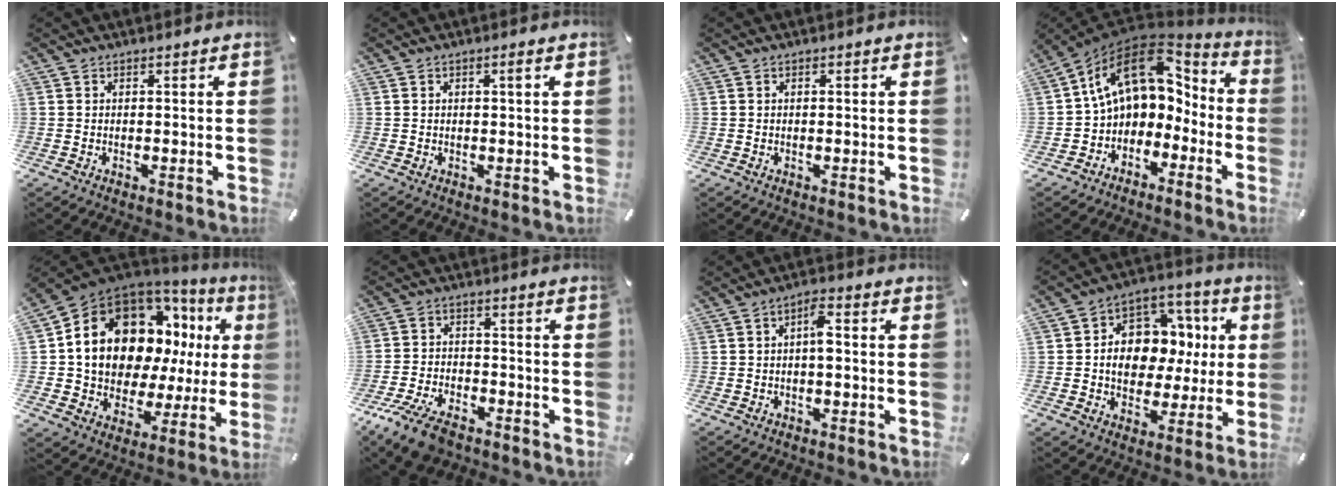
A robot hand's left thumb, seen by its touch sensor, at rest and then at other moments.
{"total": 1.4, "force": [0.4, 0.3, 1.3], "torque": [-0.026, 0.003, 0.006]}
{"total": 0.5, "force": [0.0, 0.2, 0.5], "torque": [-0.009, 0.002, -0.001]}
{"total": 13.8, "force": [4.3, 9.9, 8.5], "torque": [-0.146, -0.018, 0.075]}
{"total": 19.3, "force": [6.3, 13.5, 12.3], "torque": [-0.216, -0.056, 0.122]}
{"total": 9.5, "force": [-6.9, 4.3, 4.9], "torque": [-0.100, 0.032, -0.130]}
{"total": 4.5, "force": [-0.3, 1.9, 4.1], "torque": [-0.069, 0.013, -0.009]}
{"total": 12.5, "force": [0.0, 10.7, 6.6], "torque": [-0.104, -0.006, 0.009]}